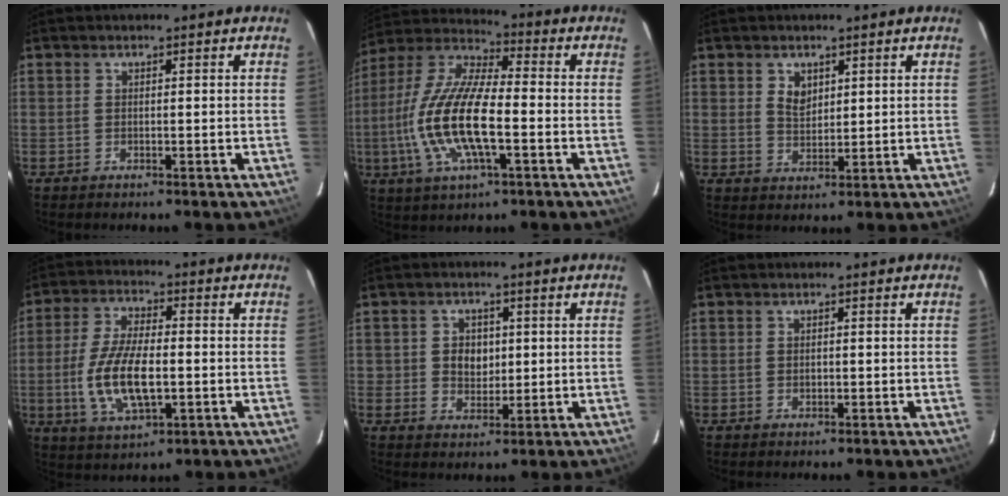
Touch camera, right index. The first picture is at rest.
{"total": 17.6, "force": [-3.7, 5.6, 16.2], "torque": [-0.333, -0.003, -0.078]}
{"total": 3.6, "force": [1.6, 2.6, 2.0], "torque": [-0.032, 0.003, 0.030]}
{"total": 12.9, "force": [-2.3, 5.4, 11.5], "torque": [-0.238, -0.004, -0.038]}
{"total": 4.8, "force": [0.3, 4.2, 2.3], "torque": [-0.040, 0.008, 0.010]}
{"total": 1.1, "force": [-0.1, 0.9, 0.6], "torque": [-0.010, 0.002, -0.001]}